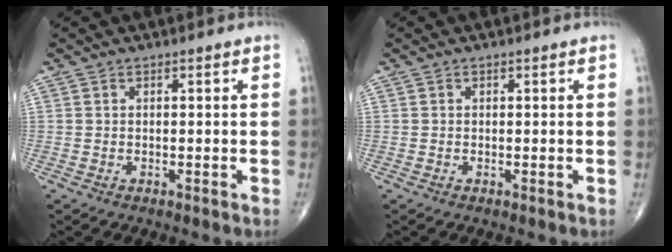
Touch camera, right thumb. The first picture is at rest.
{"total": 0.0}